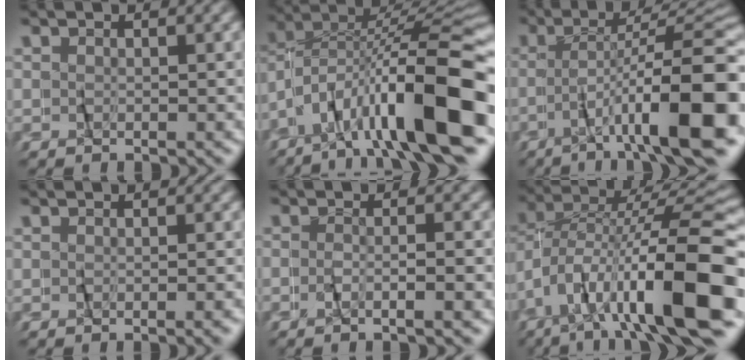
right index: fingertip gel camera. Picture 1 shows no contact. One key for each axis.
{"total": 13.8, "fx": -5.0, "fy": 6.7, "fz": 11.0, "tx": -0.177, "ty": -0.015, "tz": -0.072}
{"total": 12.6, "fx": -4.9, "fy": 3.4, "fz": 11.2, "tx": -0.146, "ty": -0.010, "tz": -0.068}
{"total": 0.7, "fx": -0.6, "fy": -0.3, "fz": 0.3, "tx": -0.005, "ty": 0.002, "tz": -0.010}
{"total": 1.8, "fx": -1.7, "fy": 0.1, "fz": 0.6, "tx": -0.021, "ty": 0.001, "tz": -0.036}
{"total": 15.3, "fx": -6.7, "fy": 7.3, "fz": 11.7, "tx": -0.191, "ty": -0.020, "tz": -0.095}